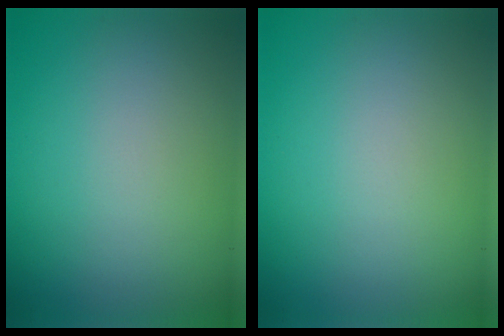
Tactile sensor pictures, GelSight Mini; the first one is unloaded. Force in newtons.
{"total": 0.0}